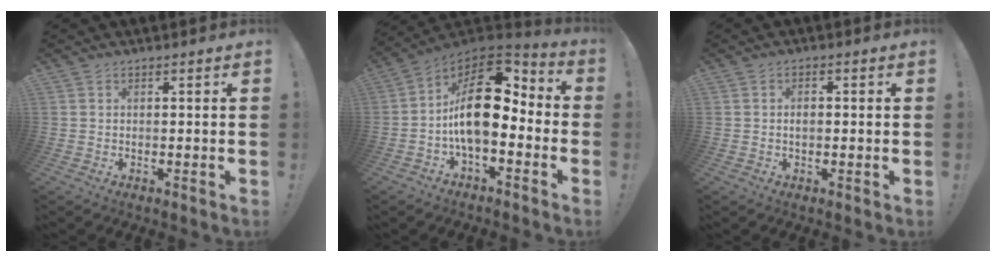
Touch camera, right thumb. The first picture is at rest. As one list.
[{"total": 18.2, "force": [0.8, 9.2, 15.7], "torque": [-0.261, 0.007, 0.017]}, {"total": 1.3, "force": [-0.5, 0.5, 1.1], "torque": [-0.024, 0.006, -0.009]}]